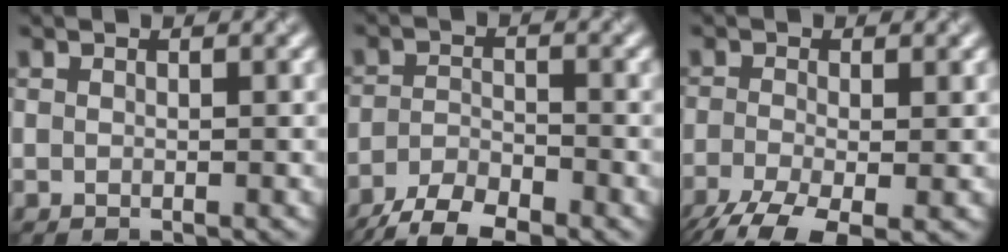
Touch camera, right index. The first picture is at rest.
{"total": 6.1, "force": [-4.8, 1.7, 3.3], "torque": [-0.058, -0.009, -0.091]}
{"total": 6.2, "force": [-3.8, 2.1, 4.5], "torque": [-0.097, -0.020, -0.072]}